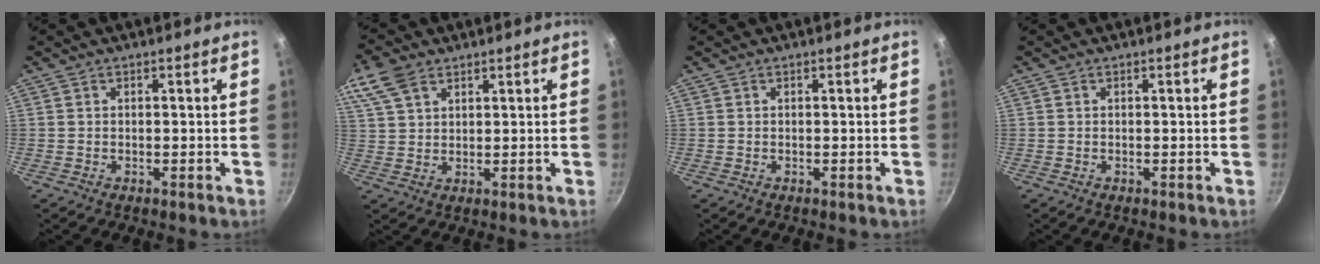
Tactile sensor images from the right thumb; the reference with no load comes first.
{"total": 7.8, "force": [4.6, 4.7, 4.2], "torque": [-0.081, 0.004, 0.090]}
{"total": 0.0}
{"total": 0.0}